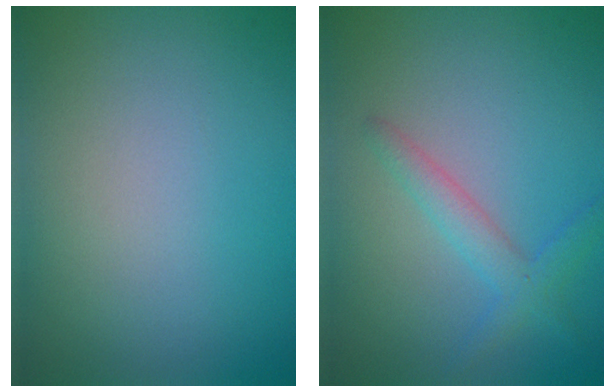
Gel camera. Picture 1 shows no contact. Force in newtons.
{"total": 2.4, "press": 2.4, "slide": 0.1}